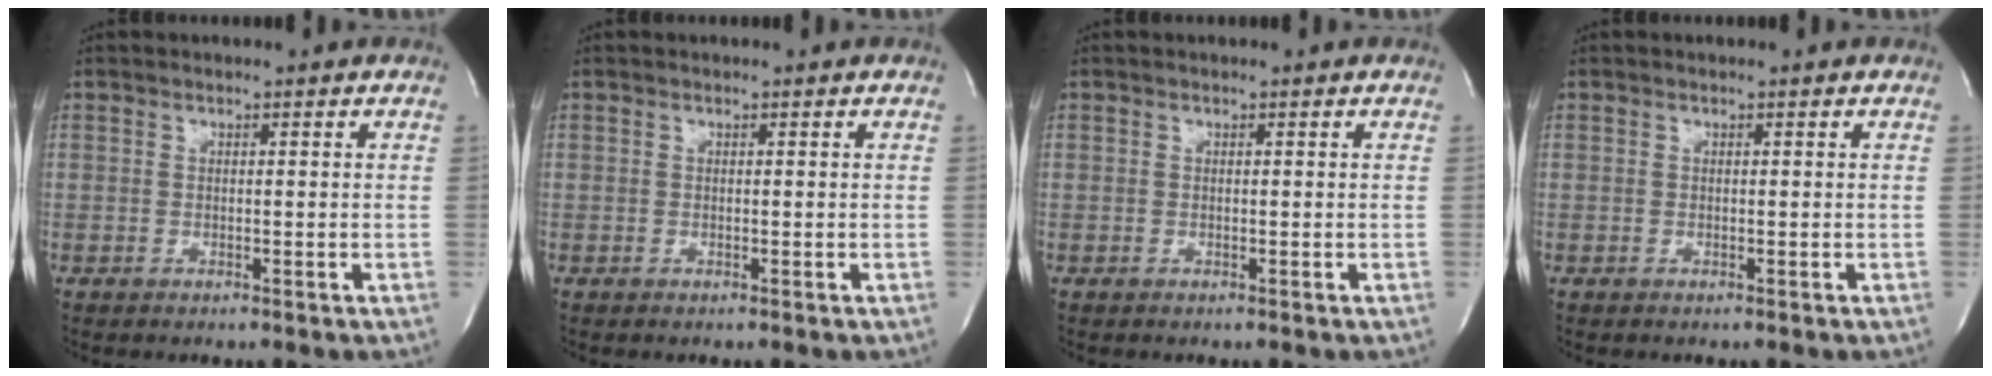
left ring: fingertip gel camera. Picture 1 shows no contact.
{"total": 0.0}
{"total": 0.0}
{"total": 0.0}